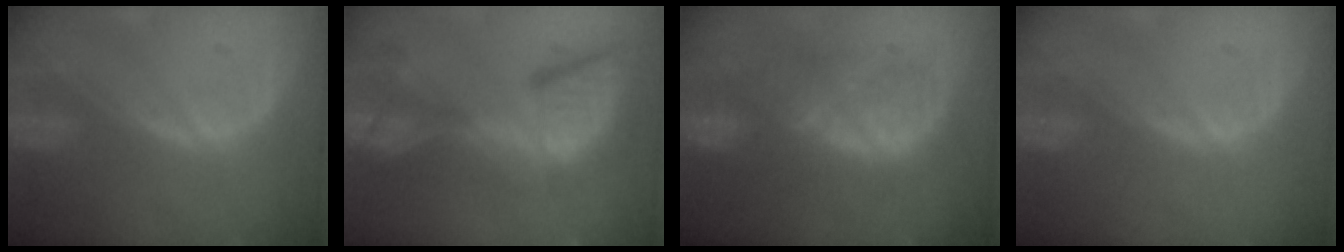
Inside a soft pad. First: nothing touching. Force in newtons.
{"total": 13.7, "press": 11.2, "slide": 8.0}
{"total": 8.6, "press": 8.6, "slide": 1.0}
{"total": 0.0}